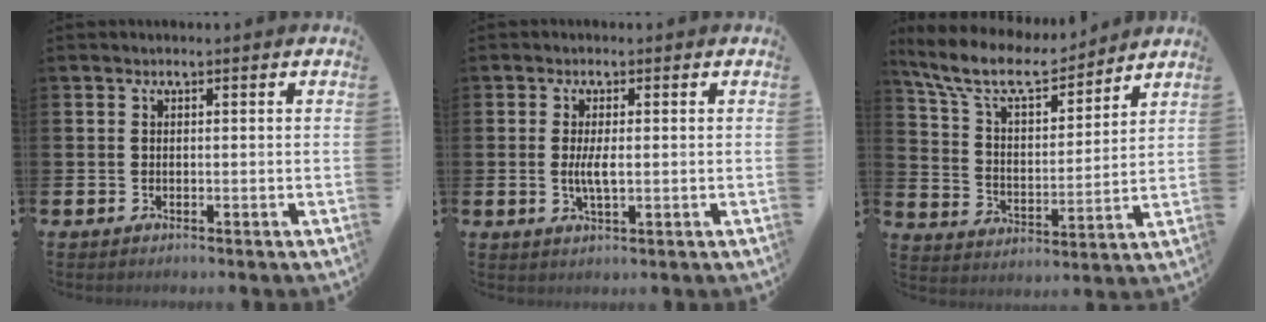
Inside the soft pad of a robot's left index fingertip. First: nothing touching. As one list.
[{"total": 2.9, "force": [0.0, 0.9, 2.7], "torque": [-0.043, -0.003, -0.003]}, {"total": 10.1, "force": [8.9, 2.5, 4.0], "torque": [-0.123, -0.047, 0.159]}]